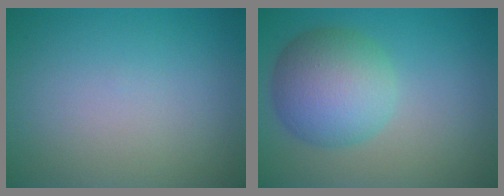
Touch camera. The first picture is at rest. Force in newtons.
{"total": 6.9, "press": 6.9, "slide": 0.3}